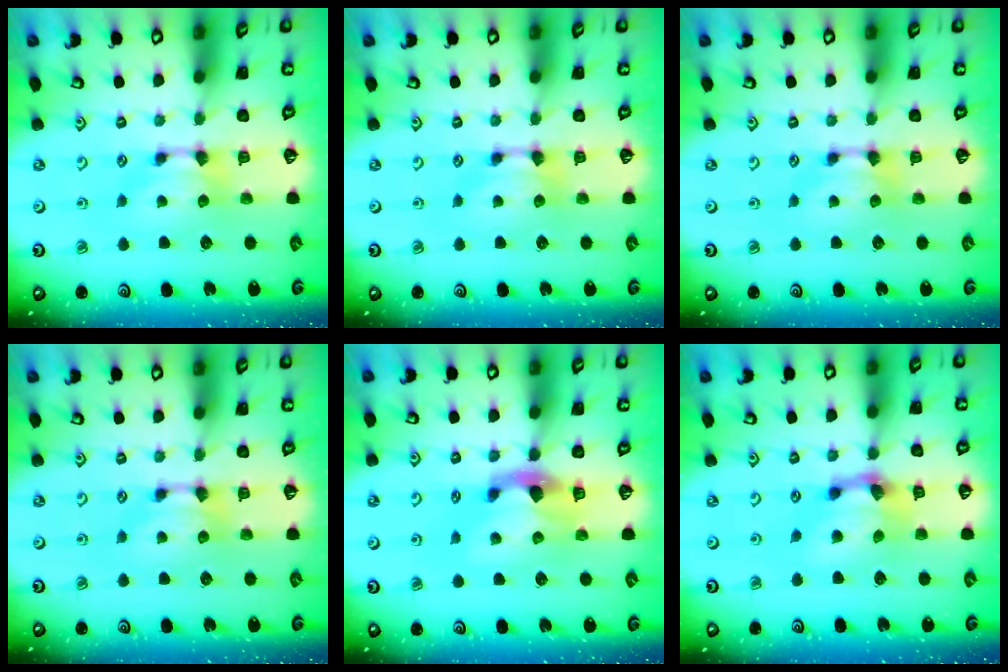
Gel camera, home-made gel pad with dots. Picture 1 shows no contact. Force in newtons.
{"total": 0.0}
{"total": 0.0}
{"total": 0.0}
{"total": 2.7, "press": 2.4, "slide": 1.3}
{"total": 3.9, "press": 3.2, "slide": 2.1}